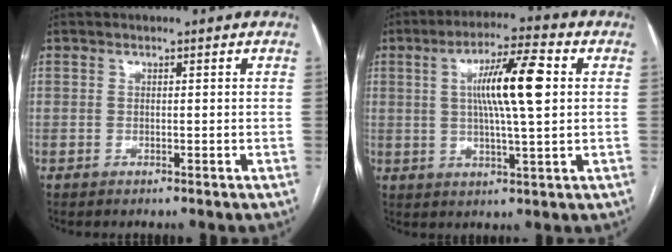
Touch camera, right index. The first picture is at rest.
{"total": 10.9, "force": [1.9, 0.8, 10.7], "torque": [-0.187, 0.009, 0.031]}